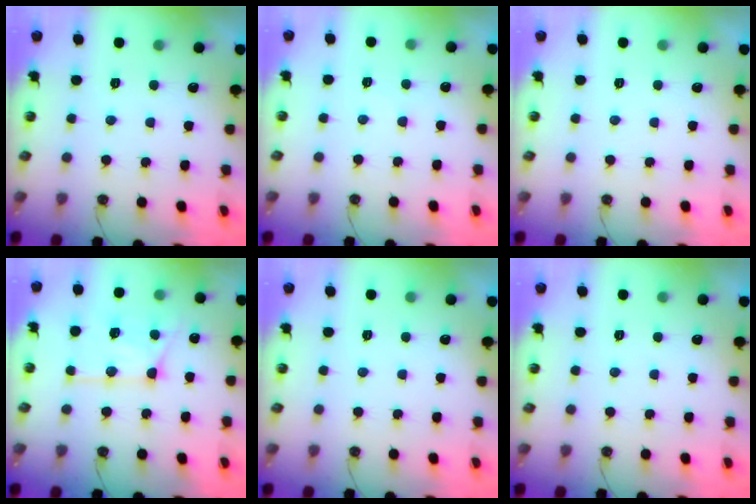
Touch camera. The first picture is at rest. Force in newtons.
{"total": 2.2, "press": 2.2, "slide": 0.4}
{"total": 0.0}
{"total": 16.9, "press": 16.8, "slide": 1.6}
{"total": 0.0}
{"total": 0.0}